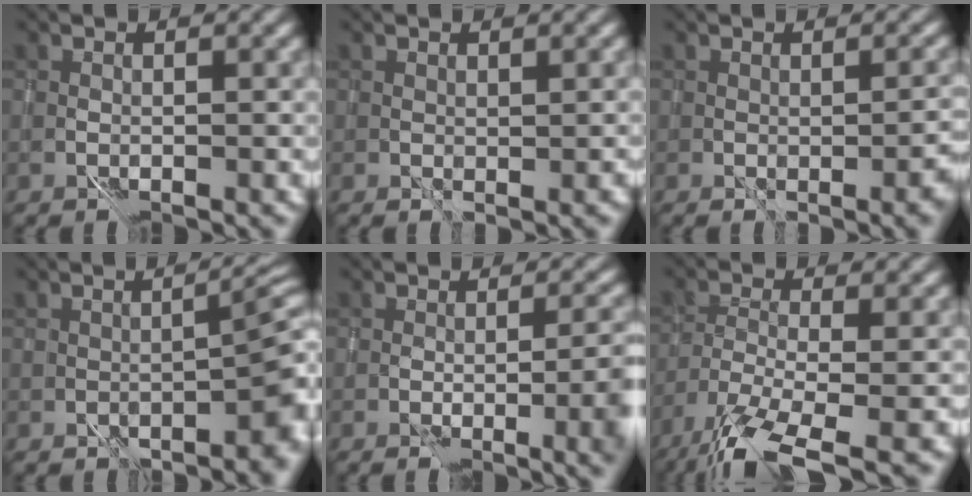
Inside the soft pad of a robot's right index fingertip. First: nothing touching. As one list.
[{"total": 1.0, "force": [1.0, -0.1, 0.1], "torque": [0.000, 0.005, 0.020]}, {"total": 2.4, "force": [-0.1, 0.5, 2.4], "torque": [-0.025, 0.004, 0.010]}, {"total": 5.4, "force": [-1.1, 1.6, 5.1], "torque": [-0.050, 0.010, -0.006]}, {"total": 6.8, "force": [-1.1, 2.4, 6.3], "torque": [-0.064, -0.011, 0.002]}, {"total": 8.0, "force": [-5.2, 2.1, 5.7], "torque": [-0.111, -0.009, -0.099]}]